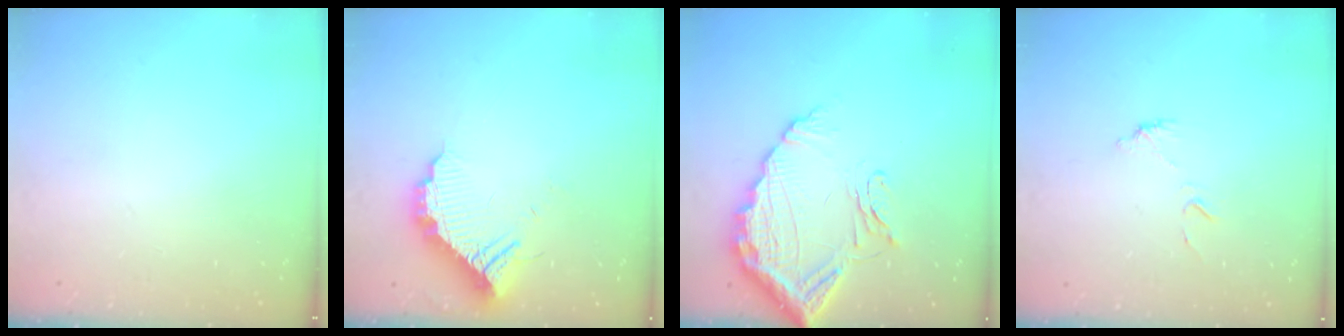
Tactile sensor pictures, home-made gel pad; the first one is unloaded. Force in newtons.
{"total": 10.6, "press": 10.6, "slide": 0.2}
{"total": 14.4, "press": 14.3, "slide": 1.5}
{"total": 5.6, "press": 5.6, "slide": 0.4}